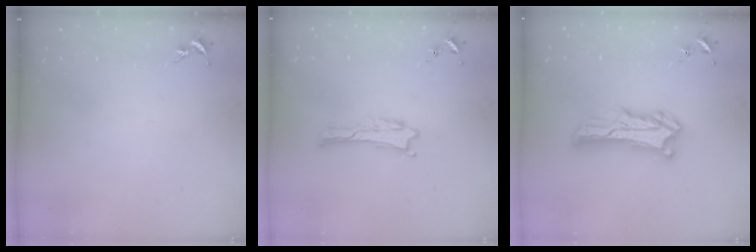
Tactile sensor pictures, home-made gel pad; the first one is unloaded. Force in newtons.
{"total": 0.0}
{"total": 9.3, "press": 9.3, "slide": 0.7}